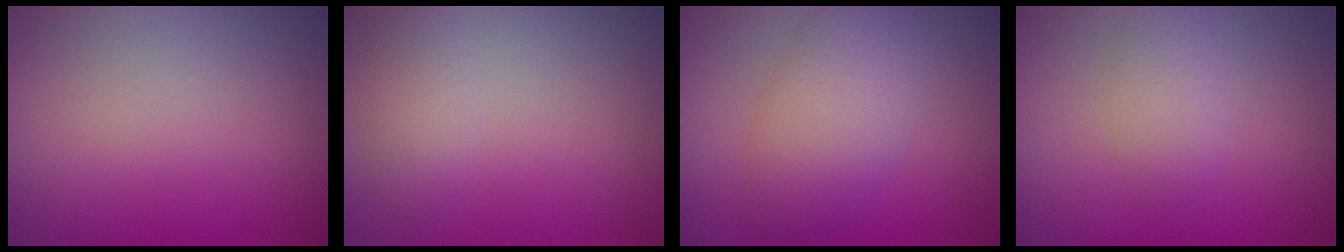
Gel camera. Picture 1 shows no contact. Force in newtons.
{"total": 2.1, "press": 2.1, "slide": 0.2}
{"total": 5.1, "press": 5.1, "slide": 0.2}
{"total": 2.0, "press": 2.0, "slide": 0.1}